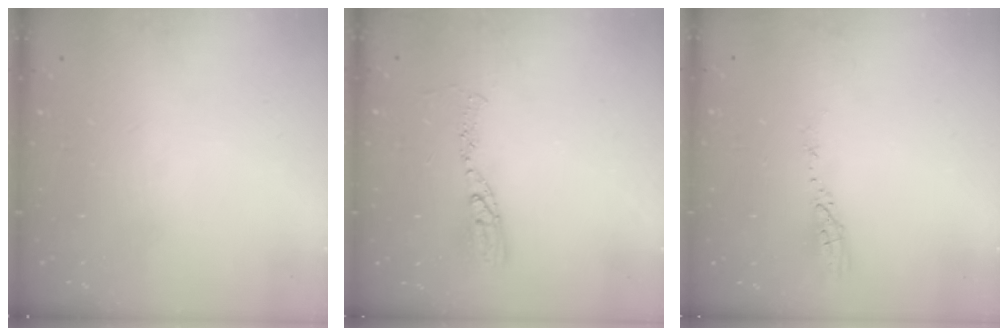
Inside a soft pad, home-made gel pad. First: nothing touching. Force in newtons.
{"total": 8.2, "press": 8.1, "slide": 0.7}
{"total": 3.6, "press": 3.6, "slide": 0.2}